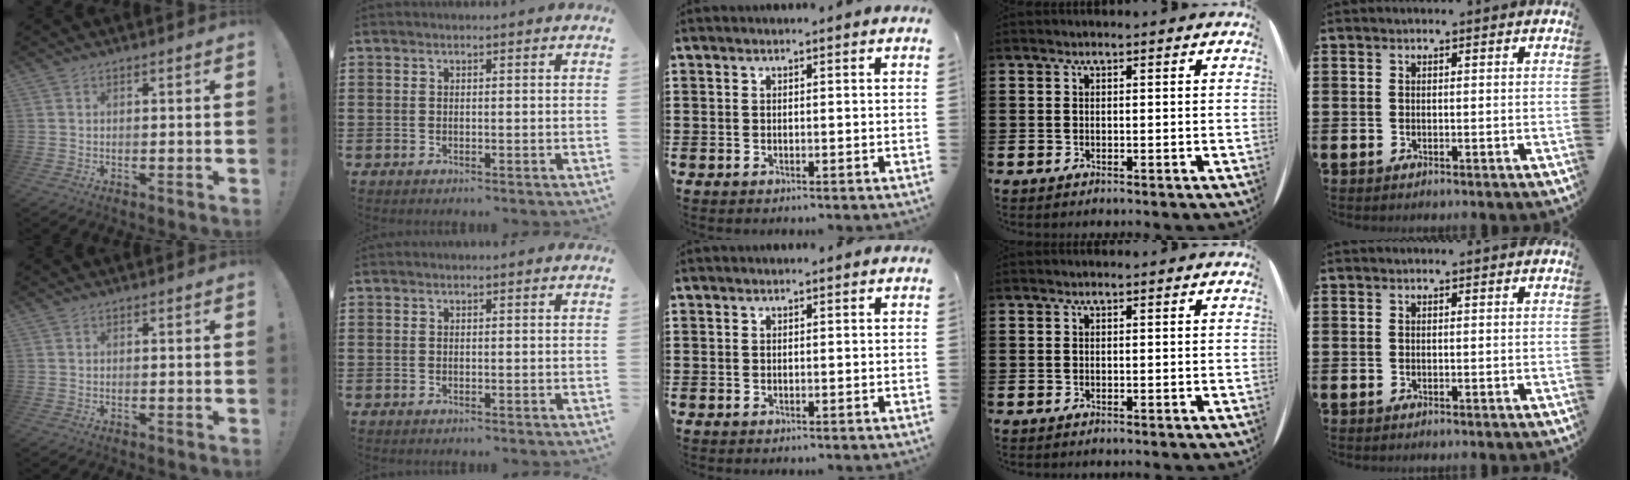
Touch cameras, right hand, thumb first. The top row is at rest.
{}